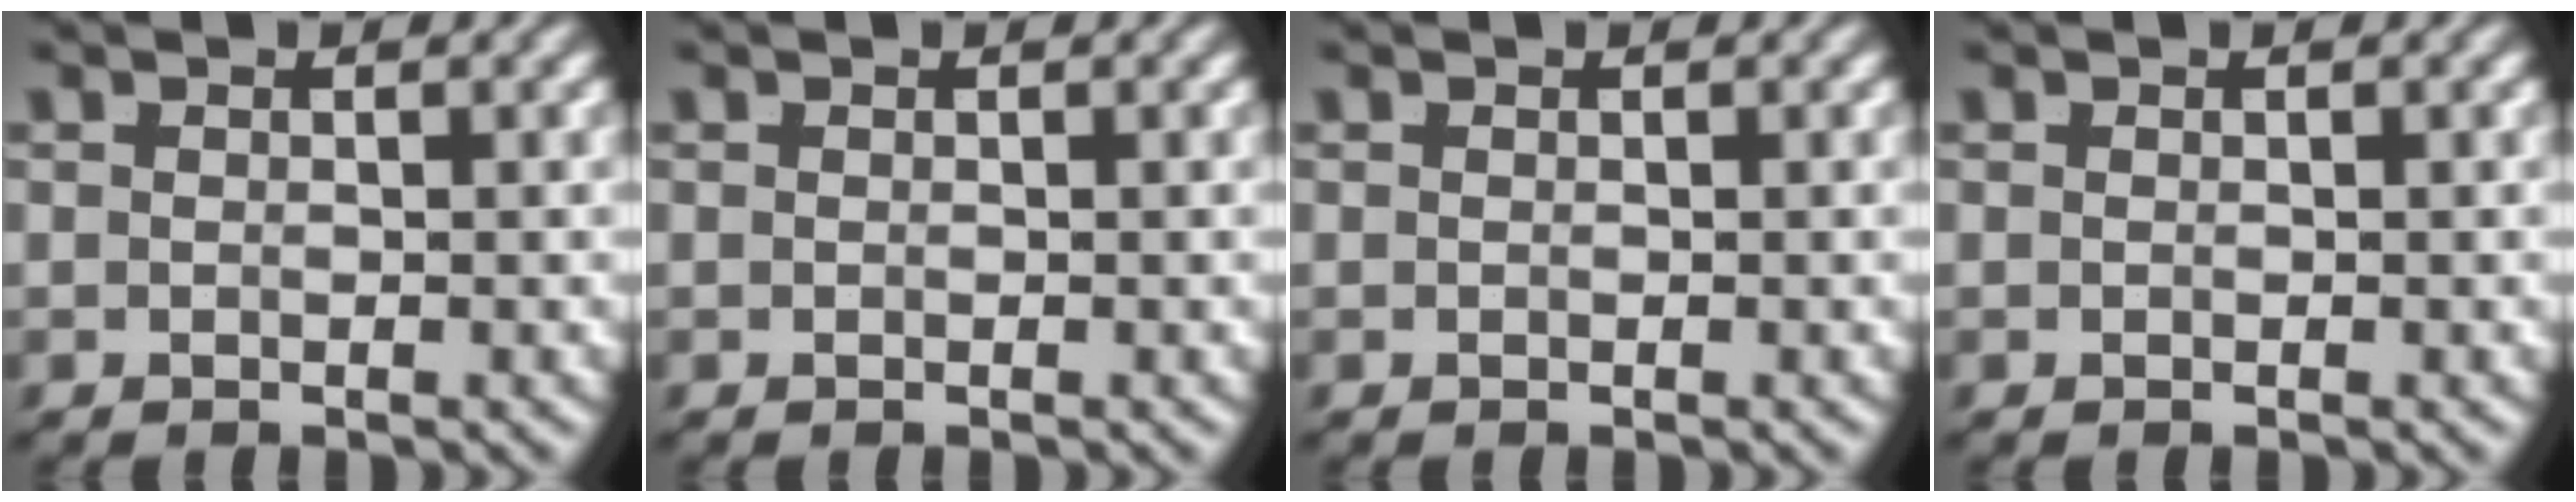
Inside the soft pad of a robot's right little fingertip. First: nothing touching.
{"total": 0.0}
{"total": 0.0}
{"total": 0.0}